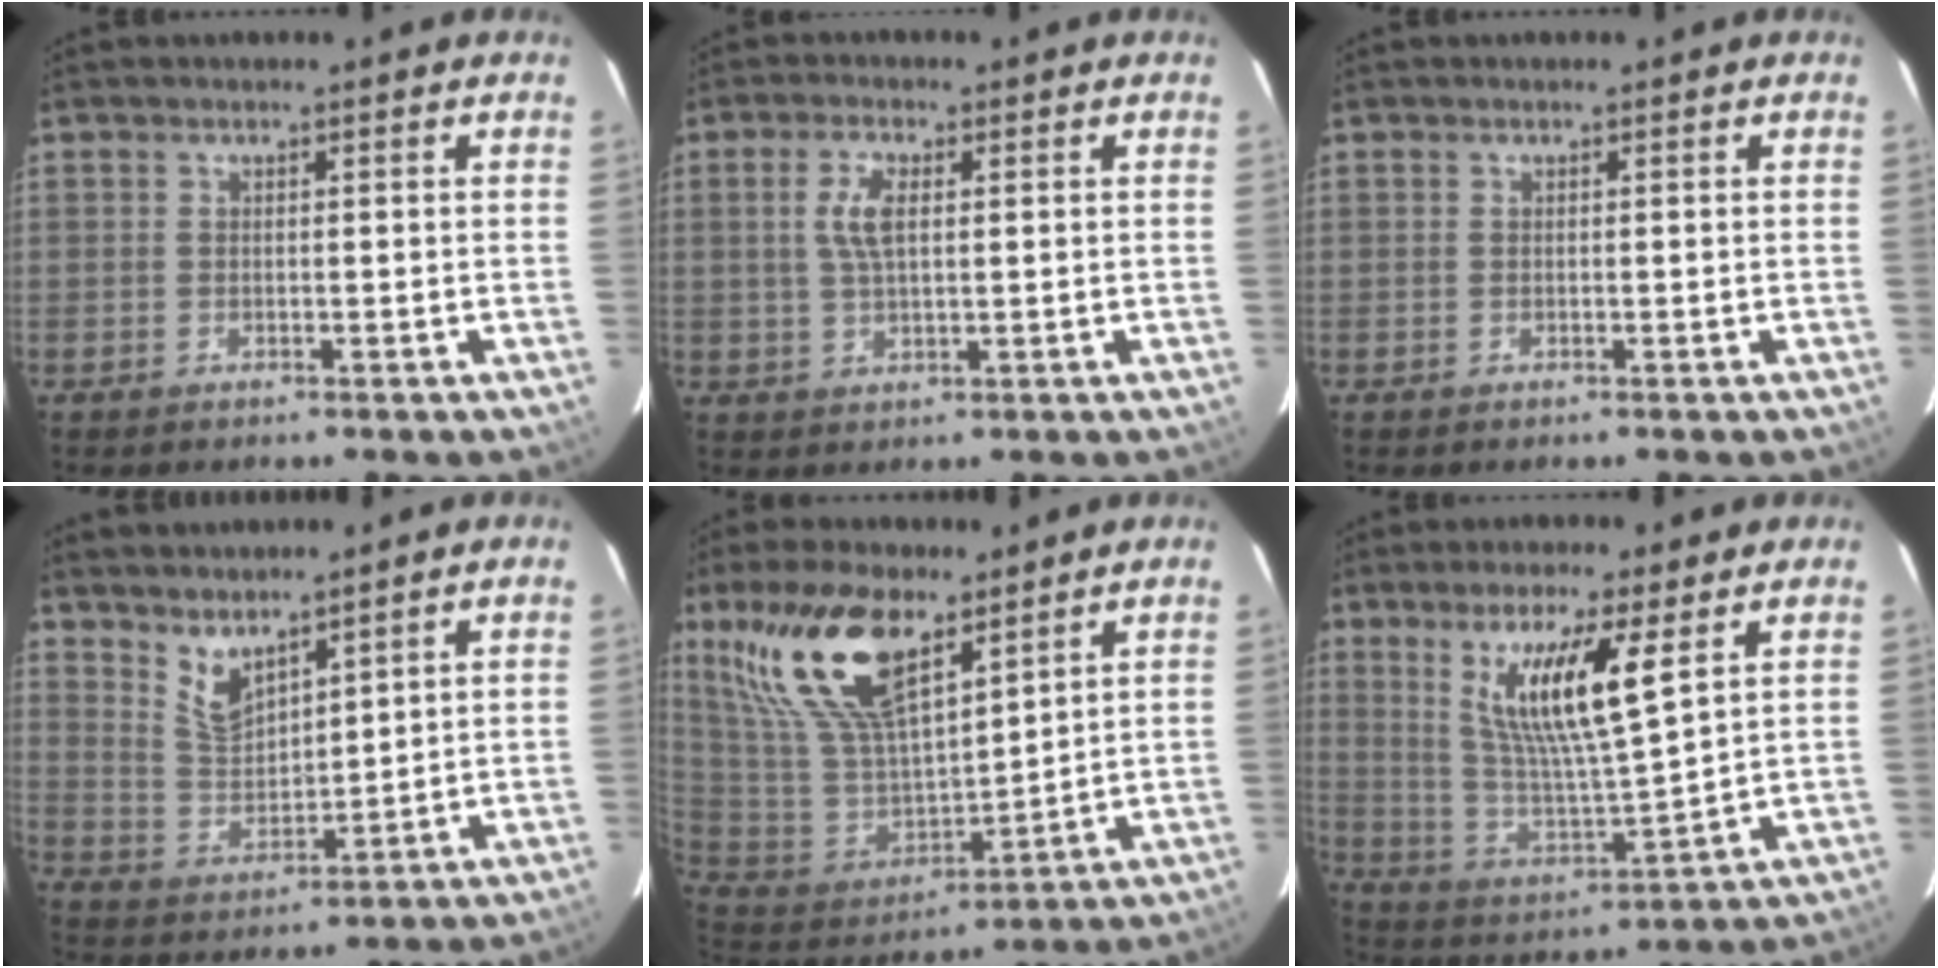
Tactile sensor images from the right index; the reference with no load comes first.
{"total": 5.0, "force": [1.1, 2.1, 4.3], "torque": [-0.085, 0.006, 0.022]}
{"total": 0.0}
{"total": 6.4, "force": [5.1, 2.3, 3.1], "torque": [-0.055, -0.005, 0.106]}
{"total": 18.7, "force": [11.5, 7.8, 12.6], "torque": [-0.254, 0.024, 0.243]}
{"total": 13.0, "force": [6.1, 1.2, 11.4], "torque": [-0.211, -0.013, 0.123]}